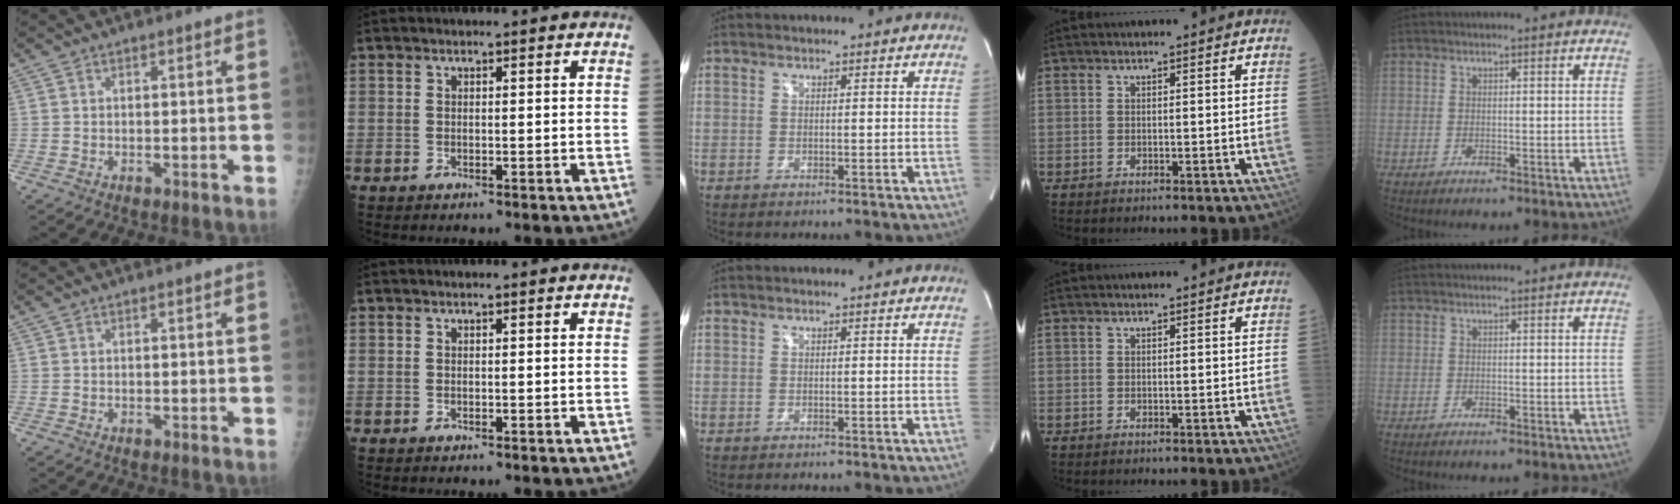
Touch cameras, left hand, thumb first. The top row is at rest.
{}